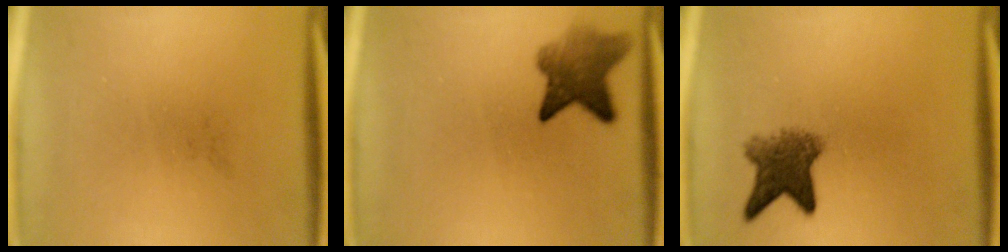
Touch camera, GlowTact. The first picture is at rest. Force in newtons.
{"total": 5.9}
{"total": 6.0}